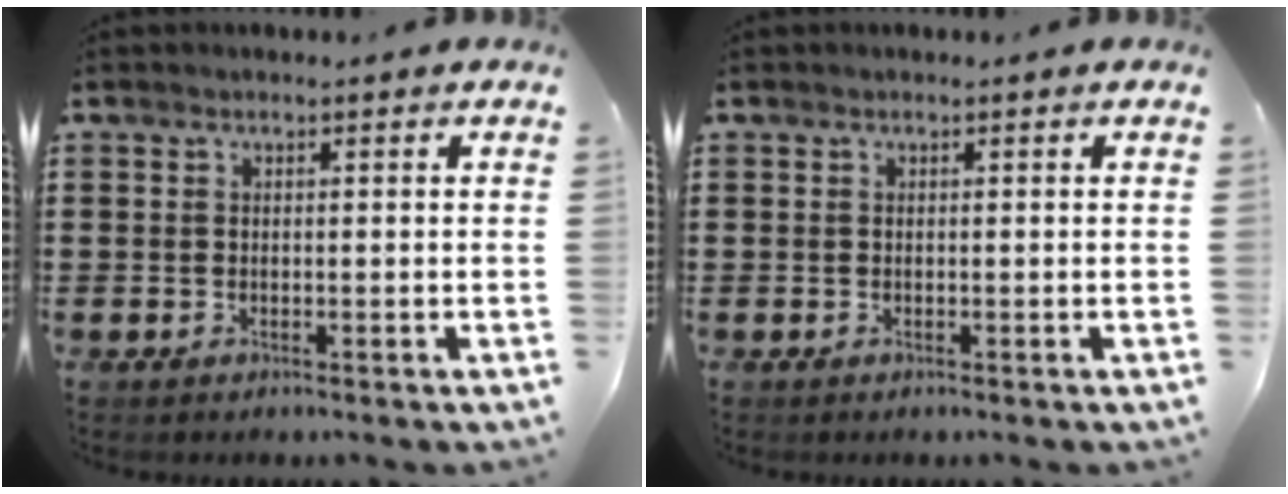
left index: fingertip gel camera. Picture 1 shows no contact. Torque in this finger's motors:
{"motor_torque": [0.00, 0.00, 0.00, -0.01]}